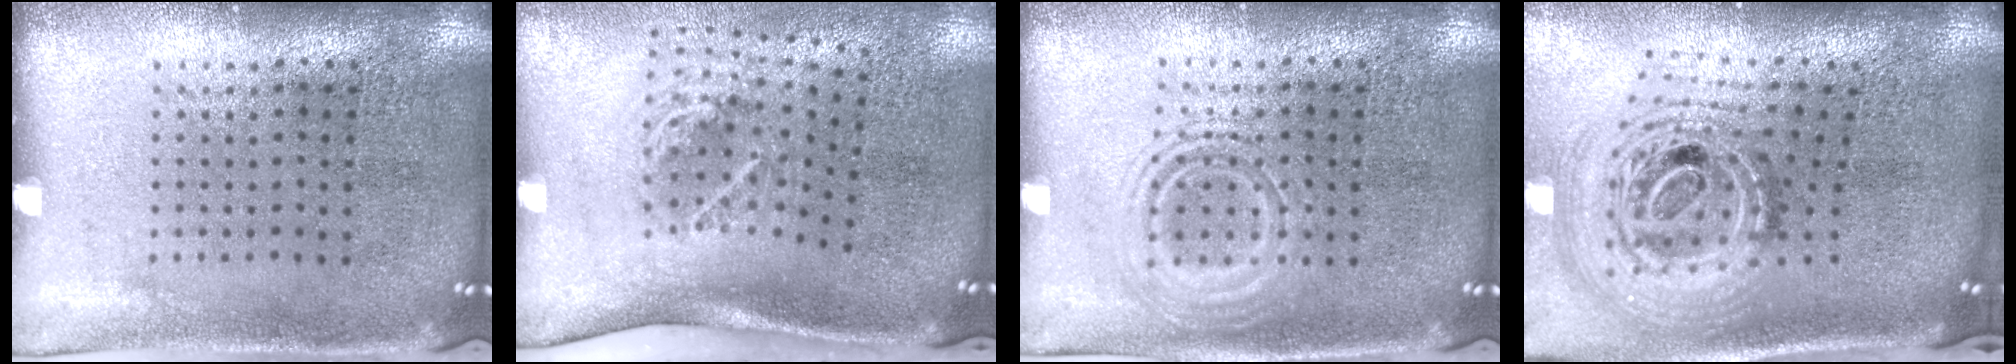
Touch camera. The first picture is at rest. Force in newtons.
{"total": 2.0, "press": 1.3, "slide": 1.5}
{"total": 2.4, "press": 2.4, "slide": 0.4}
{"total": 2.4, "press": 1.7, "slide": 1.6}